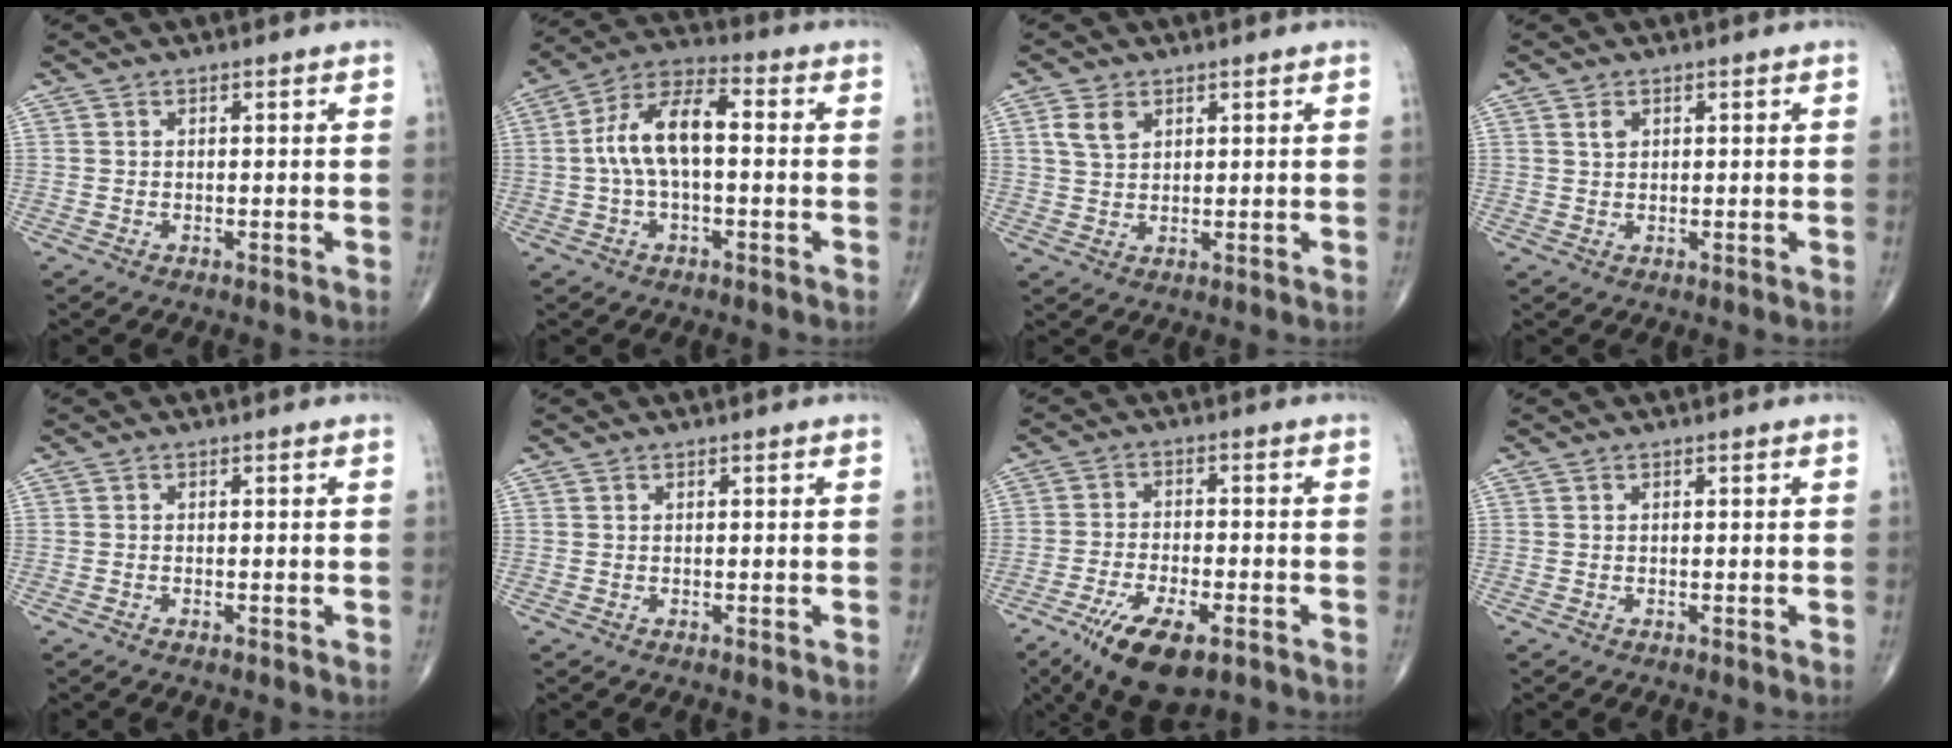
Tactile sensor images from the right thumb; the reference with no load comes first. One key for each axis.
{"total": 11.4, "fx": 0.1, "fy": 5.3, "fz": 10.1, "tx": -0.198, "ty": 0.041, "tz": -0.005}
{"total": 4.1, "fx": 1.9, "fy": 2.7, "fz": 2.4, "tx": -0.042, "ty": -0.003, "tz": 0.042}
{"total": 1.5, "fx": 0.7, "fy": 1.0, "fz": 0.8, "tx": -0.011, "ty": -0.002, "tz": 0.015}
{"total": 0.6, "fx": -0.4, "fy": 0.2, "fz": 0.4, "tx": -0.010, "ty": 0.002, "tz": -0.007}
{"total": 0.0}
{"total": 11.8, "fx": -6.8, "fy": 4.3, "fz": 8.6, "tx": -0.153, "ty": 0.008, "tz": -0.112}
{"total": 0.0}